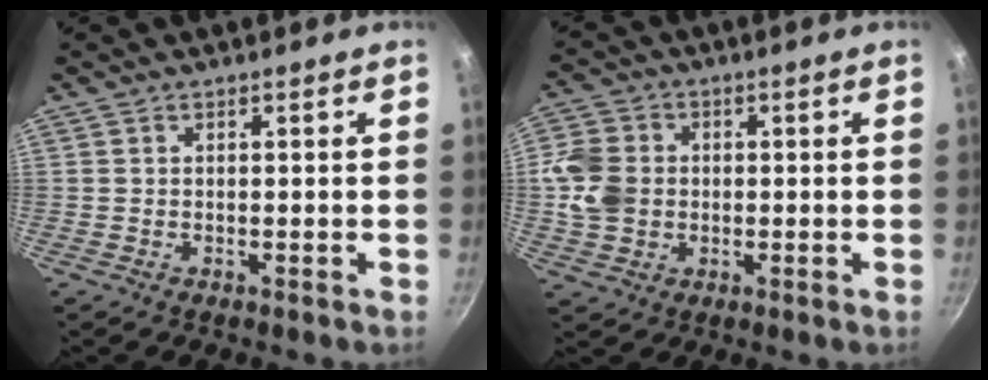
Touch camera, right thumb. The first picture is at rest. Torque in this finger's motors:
{"motor_torque": [0.47, 0.49, 0.41, 0.14, 0.02]}